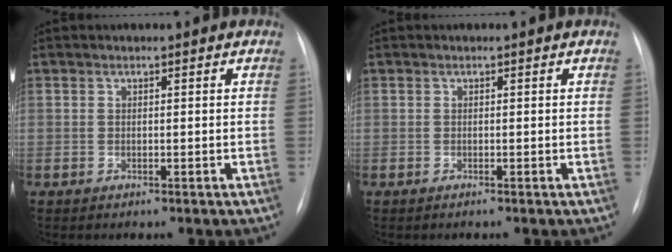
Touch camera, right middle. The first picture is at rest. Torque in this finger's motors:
{"motor_torque": [0.23, -0.24, 0.03, 0.01]}